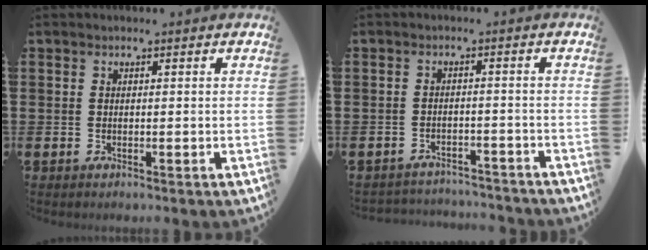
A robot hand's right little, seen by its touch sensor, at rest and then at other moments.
{"total": 2.3, "force": [-2.2, 0.2, -0.3], "torque": [-0.005, 0.002, -0.050]}